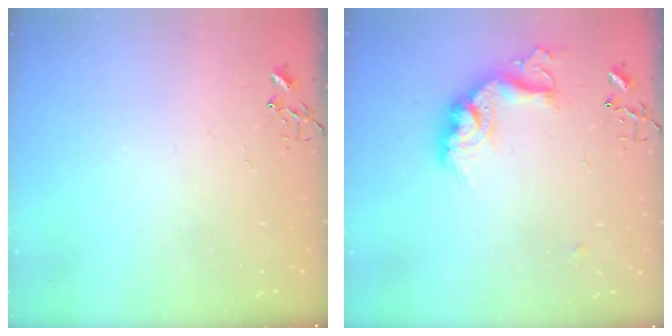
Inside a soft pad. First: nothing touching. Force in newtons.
{"total": 16.9, "press": 16.9, "slide": 1.2}